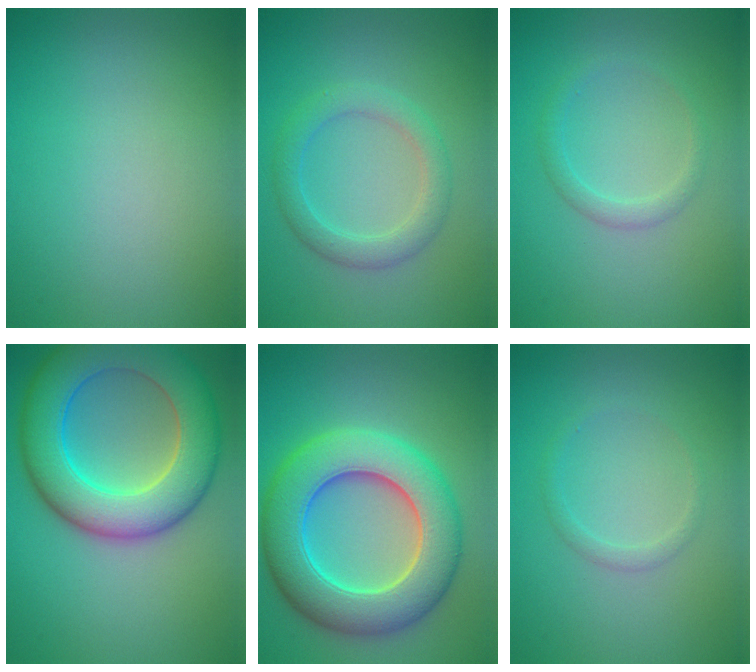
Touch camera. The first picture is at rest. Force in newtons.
{"total": 3.1, "press": 3.1, "slide": 0.1}
{"total": 1.5, "press": 1.5, "slide": 0.0}
{"total": 10.3, "press": 10.3, "slide": 0.4}
{"total": 10.5, "press": 10.5, "slide": 0.4}
{"total": 1.1, "press": 1.1, "slide": 0.0}